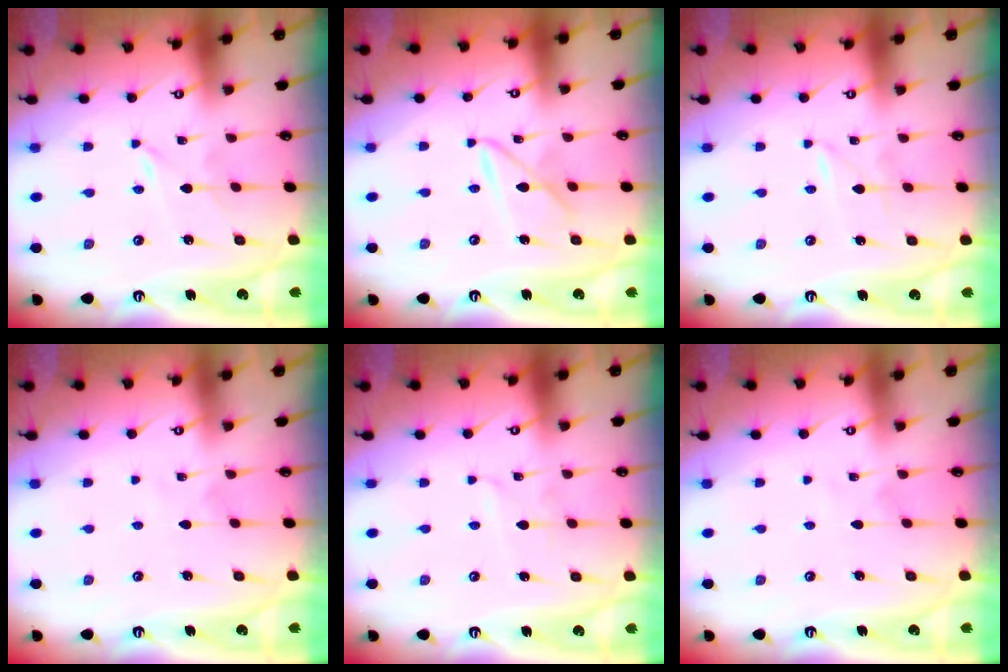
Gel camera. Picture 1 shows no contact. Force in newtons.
{"total": 7.7, "press": 7.7, "slide": 0.6}
{"total": 0.9, "press": 0.9, "slide": 0.1}
{"total": 2.2, "press": 2.2, "slide": 0.3}
{"total": 0.9, "press": 0.9, "slide": 0.1}
{"total": 2.2, "press": 2.2, "slide": 0.3}